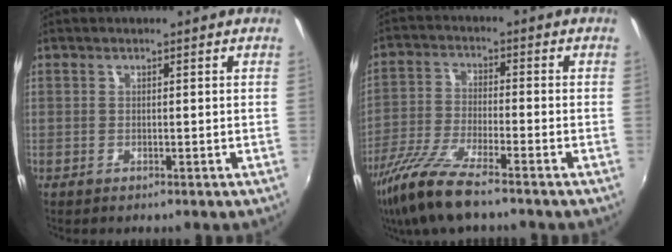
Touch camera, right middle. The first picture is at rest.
{"total": 11.5, "force": [-8.6, 1.5, 7.4], "torque": [-0.163, -0.028, -0.168]}